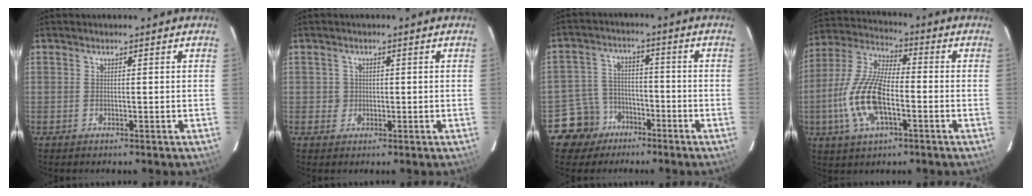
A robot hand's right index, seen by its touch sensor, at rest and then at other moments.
{"total": 2.1, "force": [-0.1, 2.1, 0.0], "torque": [0.001, 0.005, 0.000]}
{"total": 7.2, "force": [-4.3, 5.8, 0.2], "torque": [-0.029, 0.024, -0.067]}
{"total": 14.8, "force": [-4.0, 6.1, 12.9], "torque": [-0.277, 0.001, -0.081]}